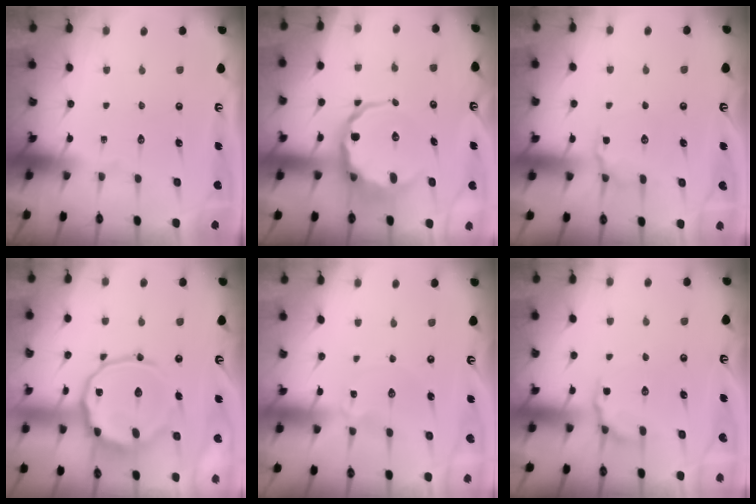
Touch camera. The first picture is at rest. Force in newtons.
{"total": 9.0, "press": 8.7, "slide": 2.4}
{"total": 5.8, "press": 5.6, "slide": 1.2}
{"total": 15.9, "press": 15.9, "slide": 1.3}
{"total": 0.0}
{"total": 4.6, "press": 4.4, "slide": 1.3}